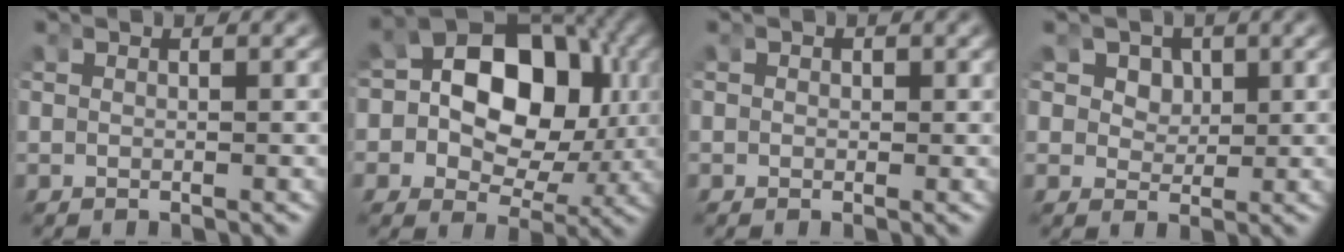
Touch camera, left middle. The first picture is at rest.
{"total": 17.4, "force": [1.1, 13.7, 10.7], "torque": [-0.205, -0.021, 0.012]}
{"total": 0.8, "force": [-0.1, 0.8, 0.2], "torque": [0.002, -0.001, -0.004]}
{"total": 6.2, "force": [1.9, 5.5, 2.4], "torque": [-0.066, -0.007, 0.028]}